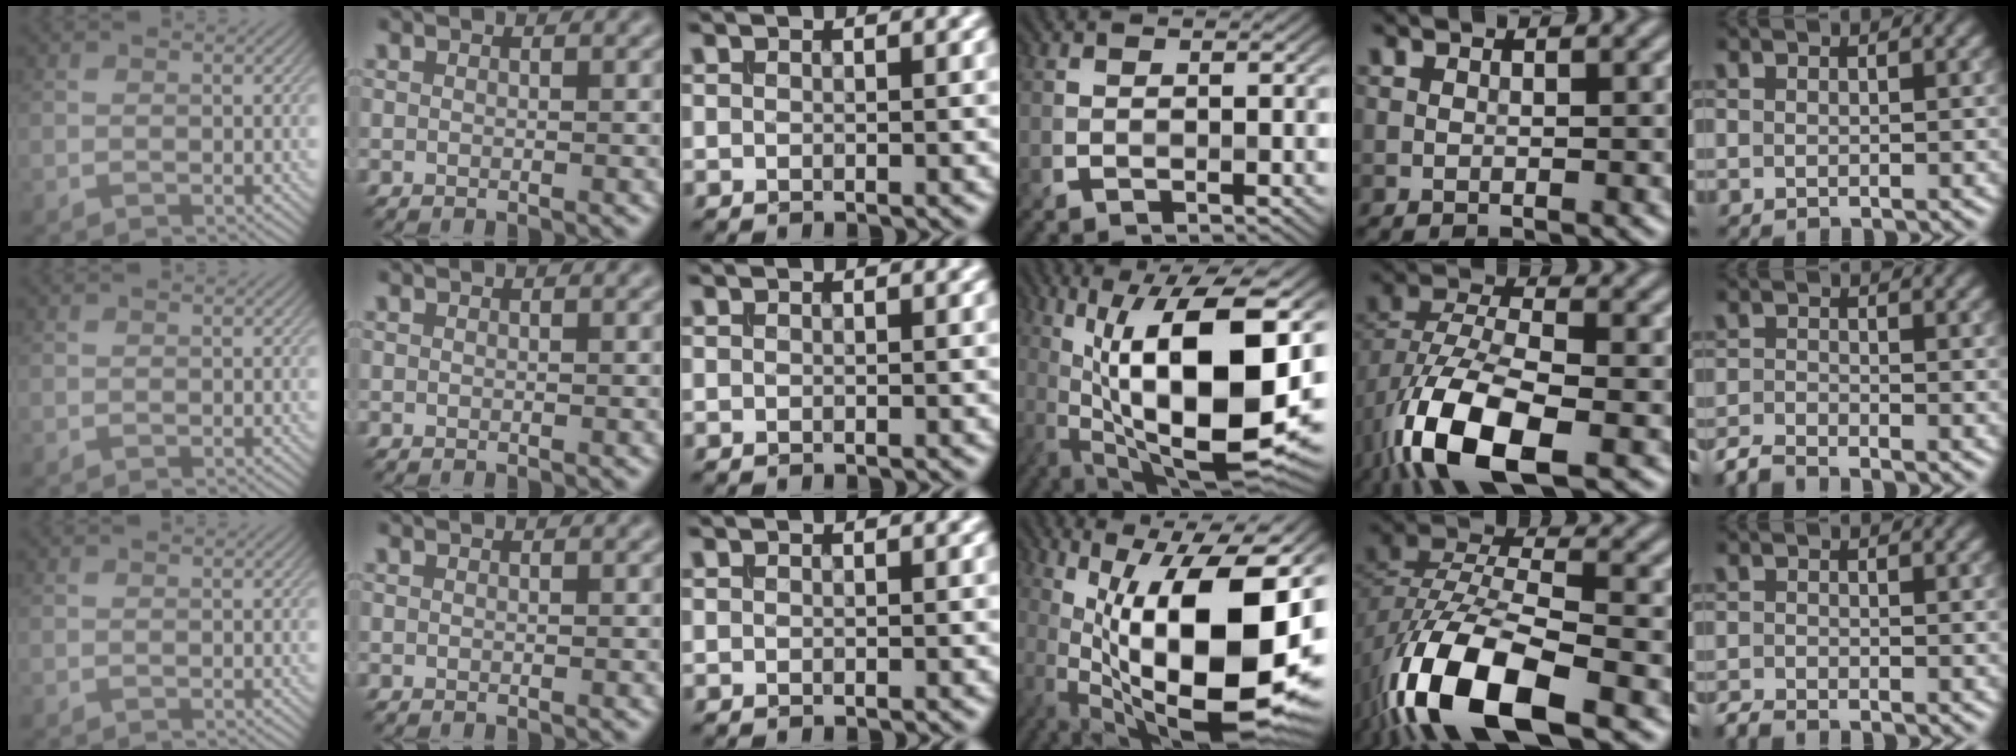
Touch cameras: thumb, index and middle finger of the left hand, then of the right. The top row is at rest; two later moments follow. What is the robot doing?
{"motion": "insert", "object": "bucket"}